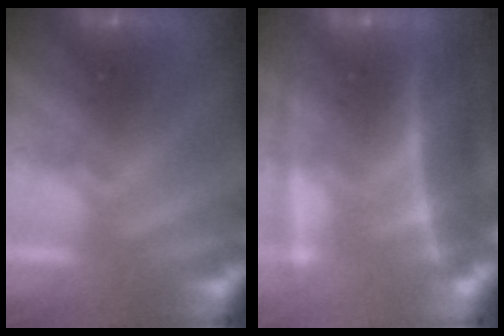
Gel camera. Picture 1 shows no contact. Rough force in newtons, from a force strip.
{"total": 7.3}